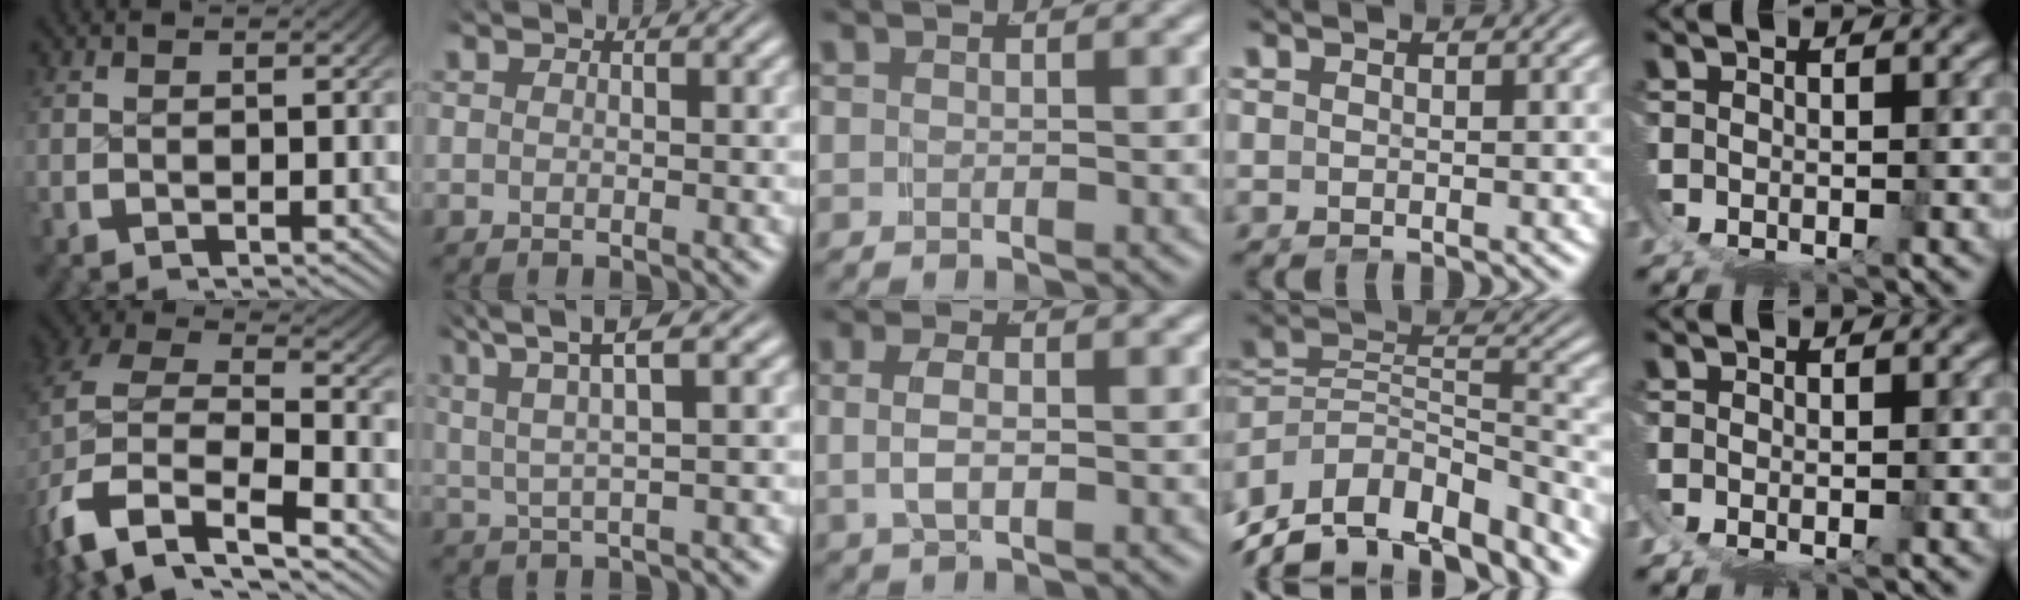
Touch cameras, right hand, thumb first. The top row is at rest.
{"thumb": {"total": 12.4, "force": [-1.6, 9.2, 8.2], "torque": [-0.197, -0.042, -0.014]}, "index": {"total": 5.5, "force": [3.3, 1.6, 4.1], "torque": [-0.083, 0.016, 0.049]}, "middle": {"total": 2.9, "force": [0.2, 1.5, 2.4], "torque": [-0.047, 0.002, 0.003]}, "ring": {"total": 14.2, "force": [-7.6, 9.0, 7.9], "torque": [-0.158, -0.044, -0.110]}, "little": {"total": 1.1, "force": [0.0, 0.8, 0.7], "torque": [-0.021, 0.001, -0.003]}}